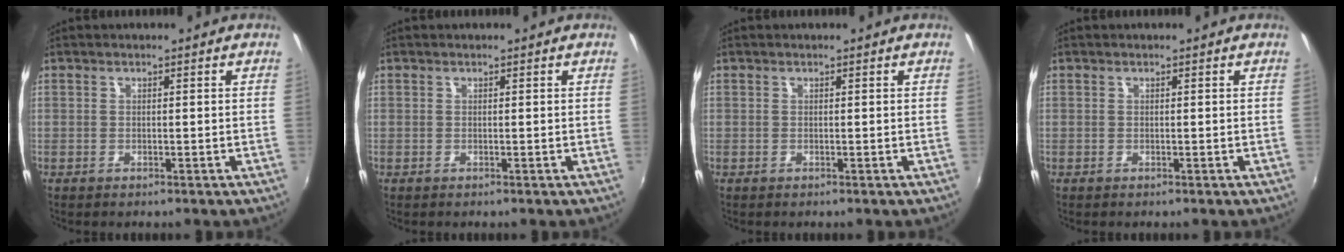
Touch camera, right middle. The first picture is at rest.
{"total": 0.0}
{"total": 0.0}
{"total": 0.0}